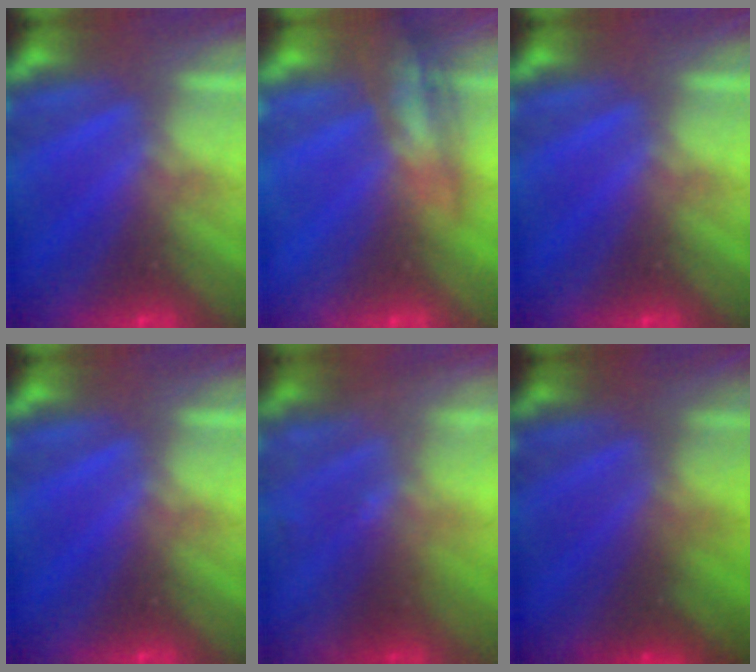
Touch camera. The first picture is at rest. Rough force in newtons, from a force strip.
{"total": 2.4}
{"total": 0.0}
{"total": 0.0}
{"total": 1.8}
{"total": 1.5}